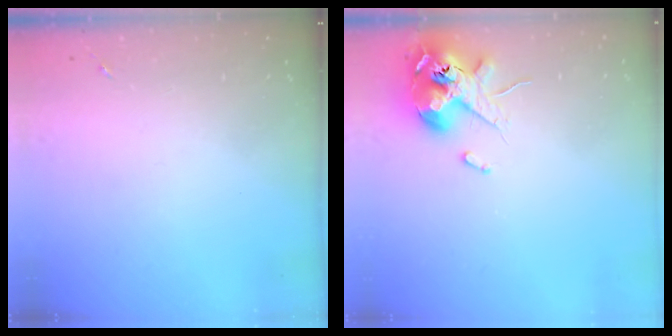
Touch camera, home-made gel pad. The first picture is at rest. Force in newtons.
{"total": 12.1, "press": 12.0, "slide": 2.0}